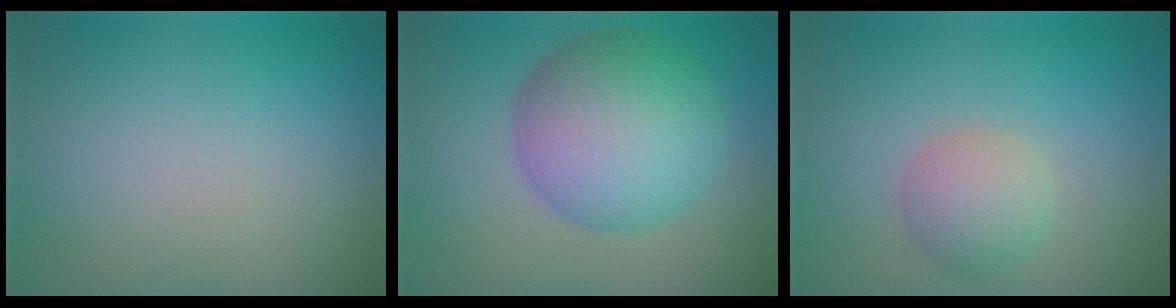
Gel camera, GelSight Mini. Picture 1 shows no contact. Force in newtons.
{"total": 9.7, "press": 9.7, "slide": 0.1}
{"total": 2.9, "press": 2.9, "slide": 0.0}